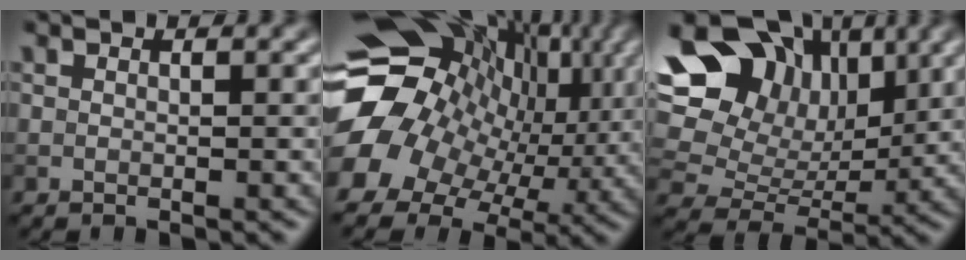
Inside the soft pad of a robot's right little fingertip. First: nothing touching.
{"total": 18.5, "force": [0.8, 15.0, 10.8], "torque": [-0.197, -0.018, 0.019]}
{"total": 13.4, "force": [6.5, 9.5, 6.8], "torque": [-0.138, 0.055, 0.111]}